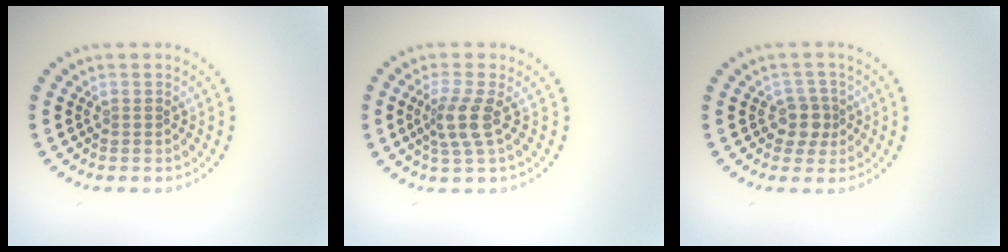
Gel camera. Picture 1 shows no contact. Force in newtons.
{"total": 2.8, "press": 2.2, "slide": 1.7}
{"total": 2.2, "press": 1.7, "slide": 1.3}